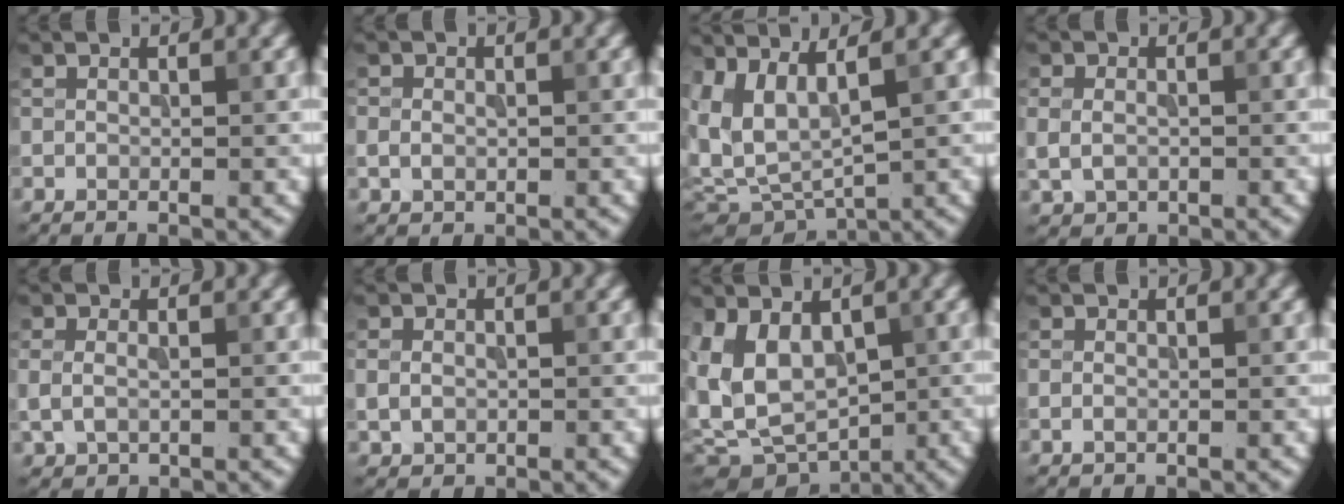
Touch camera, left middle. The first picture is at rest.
{"total": 1.6, "force": [-0.1, 1.3, 0.9], "torque": [-0.016, -0.001, -0.002]}
{"total": 5.9, "force": [0.9, 2.7, 5.2], "torque": [-0.124, -0.010, 0.029]}
{"total": 2.5, "force": [-0.2, 2.0, 1.5], "torque": [-0.031, -0.006, 0.000]}
{"total": 1.8, "force": [-0.1, 1.3, 1.3], "torque": [-0.030, -0.002, 0.001]}
{"total": 2.0, "force": [-0.1, 1.6, 1.1], "torque": [-0.021, -0.003, 0.002]}
{"total": 7.3, "force": [-0.3, 5.1, 5.2], "torque": [-0.105, -0.010, -0.003]}
{"total": 0.8, "force": [-0.1, 0.6, 0.5], "torque": [-0.011, -0.001, -0.003]}